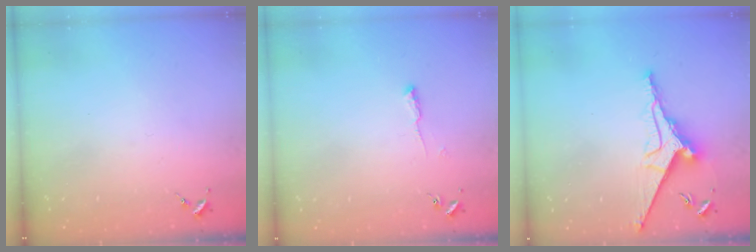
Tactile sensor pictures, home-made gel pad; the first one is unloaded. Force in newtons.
{"total": 6.2, "press": 6.2, "slide": 0.6}
{"total": 11.3, "press": 11.3, "slide": 0.8}